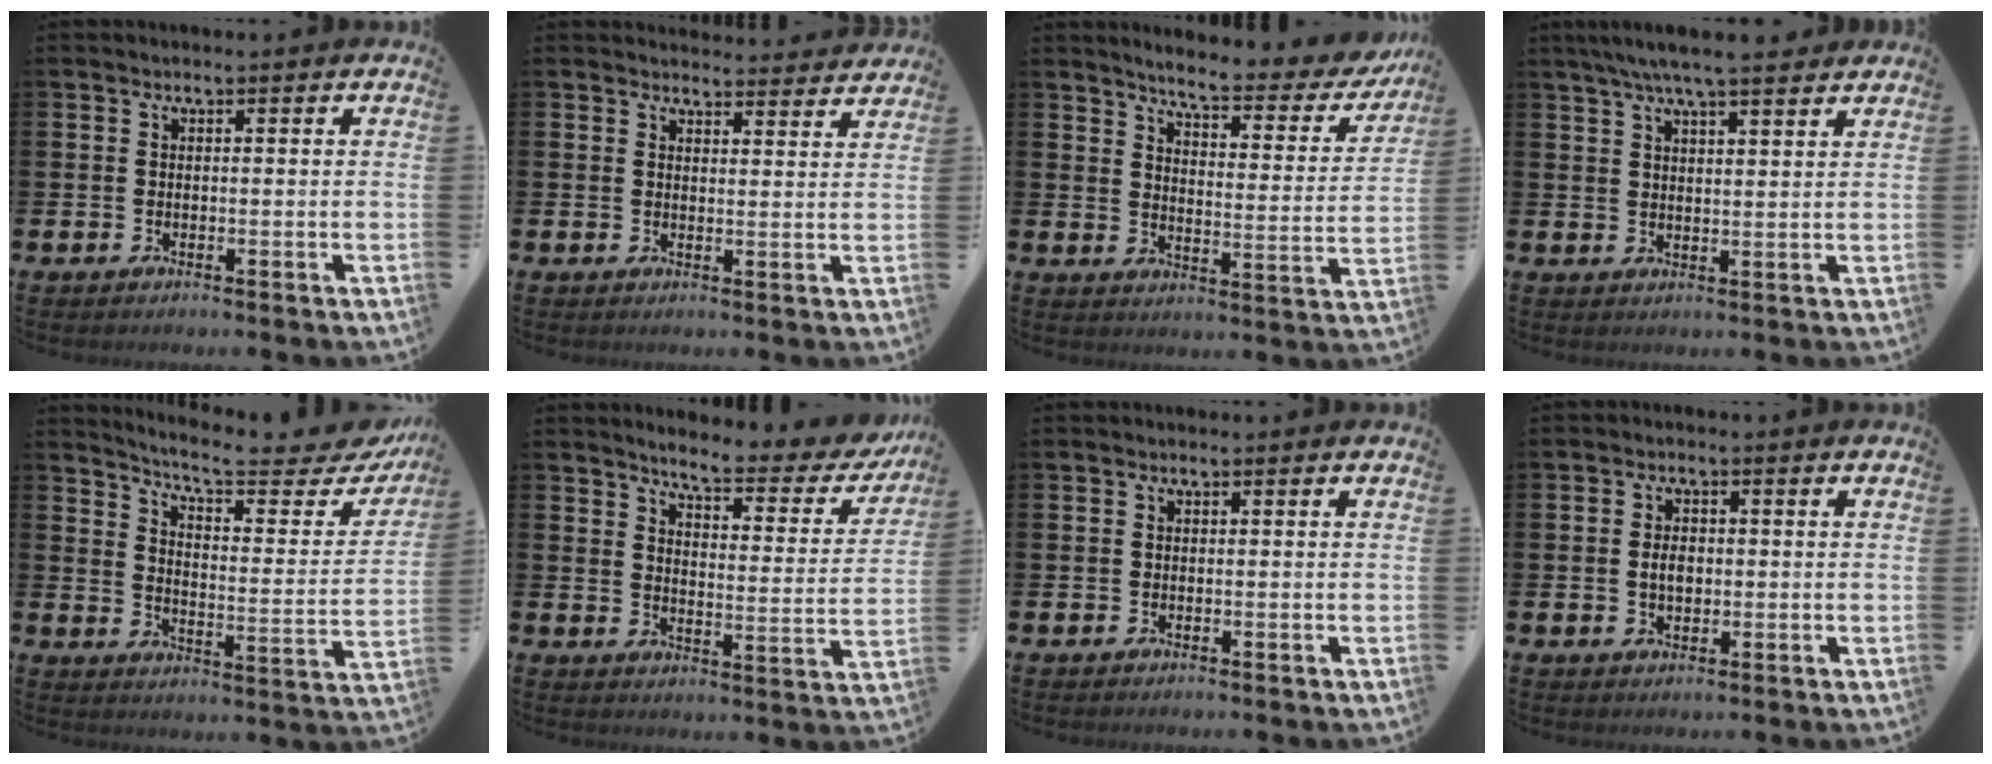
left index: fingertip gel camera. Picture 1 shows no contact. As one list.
[{"total": 3.4, "force": [3.3, 0.3, -0.1], "torque": [0.004, -0.024, 0.059]}, {"total": 5.4, "force": [4.9, 0.6, 2.2], "torque": [-0.062, -0.040, 0.076]}, {"total": 6.3, "force": [5.7, 0.6, 2.7], "torque": [-0.066, -0.014, 0.102]}, {"total": 7.4, "force": [6.6, 1.0, 3.2], "torque": [-0.079, -0.052, 0.105]}, {"total": 5.2, "force": [4.7, 0.7, 2.1], "torque": [-0.060, -0.037, 0.072]}, {"total": 0.0}, {"total": 2.6, "force": [0.0, 1.7, 1.9], "torque": [-0.022, 0.001, -0.004]}]